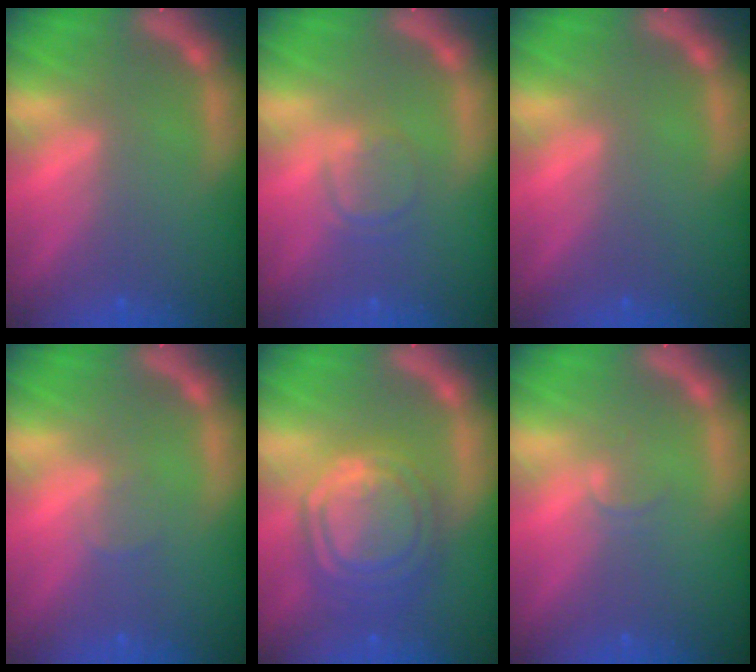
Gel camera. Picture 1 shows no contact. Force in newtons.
{"total": 2.4}
{"total": 0.0}
{"total": 1.0}
{"total": 9.5}
{"total": 1.0}